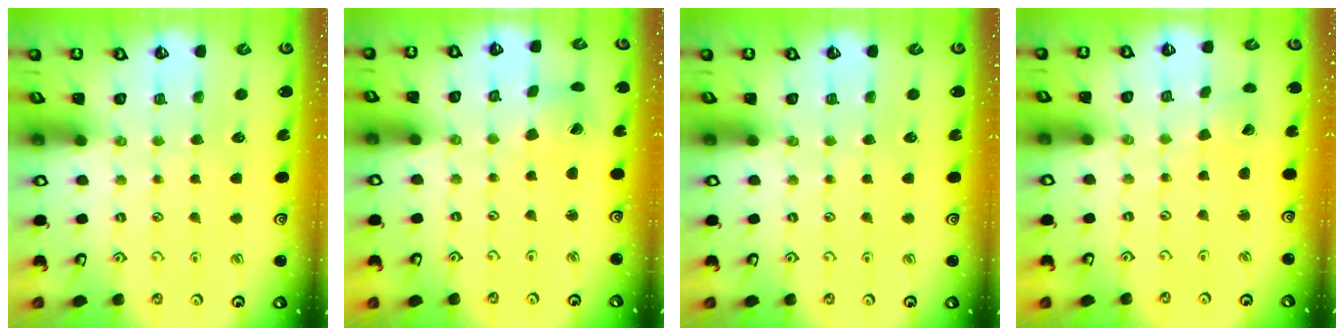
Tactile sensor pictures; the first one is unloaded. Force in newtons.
{"total": 2.0, "press": 2.0, "slide": 0.3}
{"total": 0.0}
{"total": 2.0, "press": 2.0, "slide": 0.2}